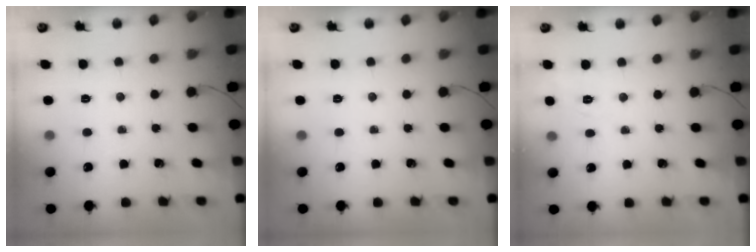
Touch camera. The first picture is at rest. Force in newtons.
{"total": 0.0}
{"total": 2.0, "press": 0.7, "slide": 1.9}